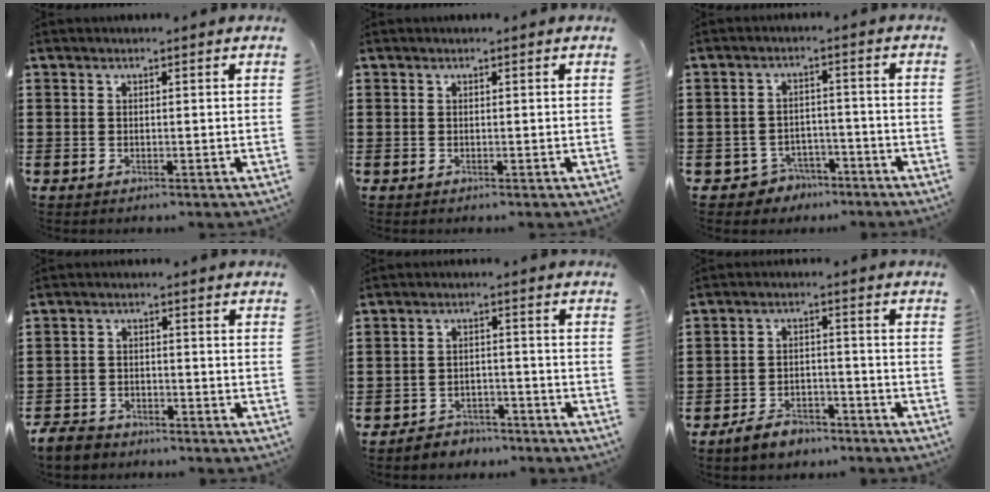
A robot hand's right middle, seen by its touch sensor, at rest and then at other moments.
{"total": 0.0}
{"total": 3.7, "force": [-3.4, 1.5, 0.0], "torque": [-0.011, 0.005, -0.073]}
{"total": 3.7, "force": [-3.5, 1.1, 0.4], "torque": [-0.023, -0.001, -0.077]}
{"total": 3.4, "force": [-3.3, 0.8, -0.2], "torque": [-0.004, 0.001, -0.071]}
{"total": 4.3, "force": [-3.9, 1.4, 1.1], "torque": [-0.024, 0.008, -0.079]}